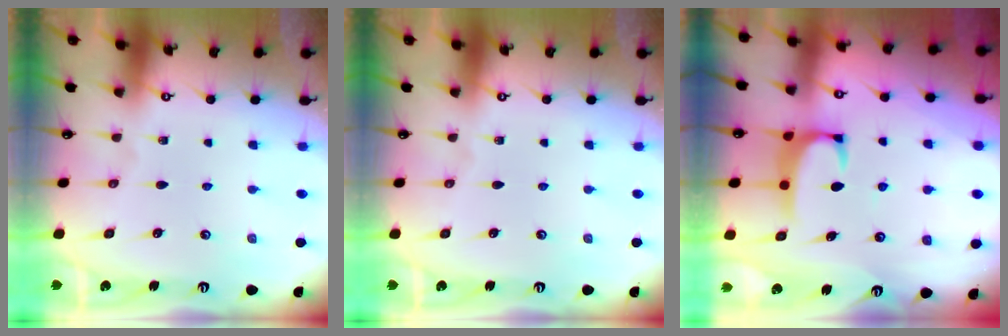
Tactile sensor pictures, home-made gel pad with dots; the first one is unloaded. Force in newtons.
{"total": 0.0}
{"total": 1.9, "press": 1.9, "slide": 0.3}